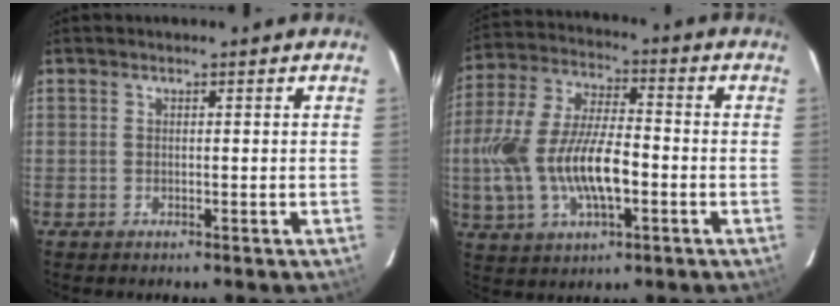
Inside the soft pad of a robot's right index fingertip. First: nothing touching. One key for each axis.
{"total": 17.4, "fx": -3.6, "fy": 7.4, "fz": 15.3, "tx": -0.328, "ty": -0.003, "tz": -0.059}